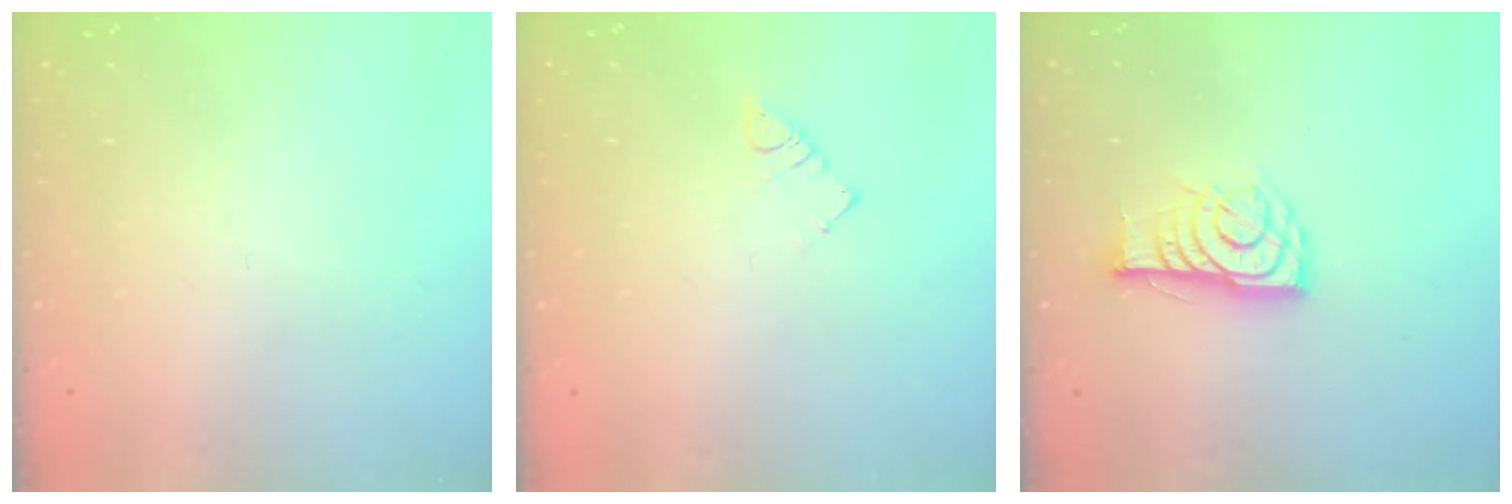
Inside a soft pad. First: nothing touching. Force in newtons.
{"total": 2.9, "press": 2.9, "slide": 0.5}
{"total": 11.5, "press": 11.4, "slide": 0.5}